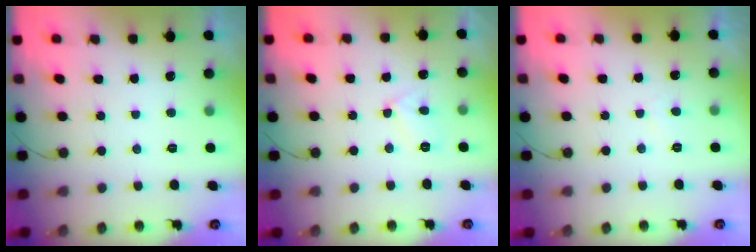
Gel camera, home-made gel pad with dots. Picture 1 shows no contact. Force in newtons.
{"total": 5.1, "press": 5.0, "slide": 0.5}
{"total": 1.8, "press": 1.8, "slide": 0.3}